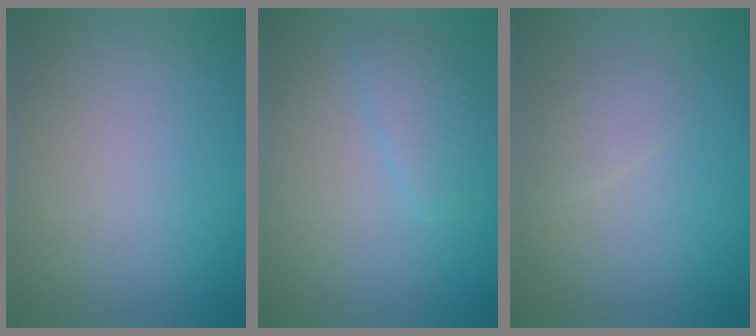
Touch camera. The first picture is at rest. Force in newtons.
{"total": 2.0, "press": 2.0, "slide": 0.1}
{"total": 1.3, "press": 1.3, "slide": 0.0}